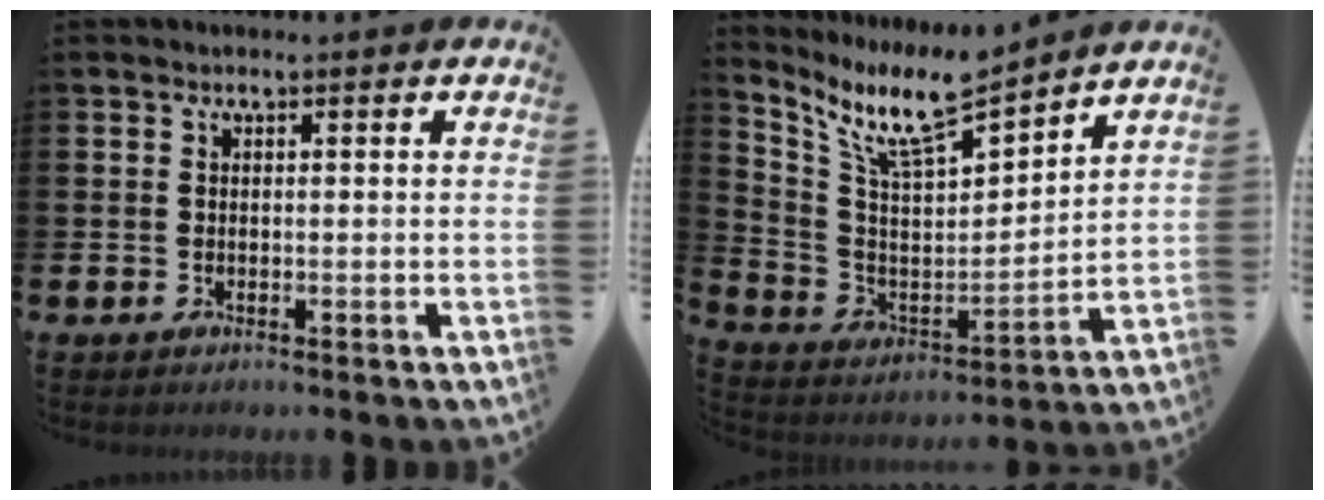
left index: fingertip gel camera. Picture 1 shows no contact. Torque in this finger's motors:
{"motor_torque": [0.39, -0.01, 0.61, 0.18]}